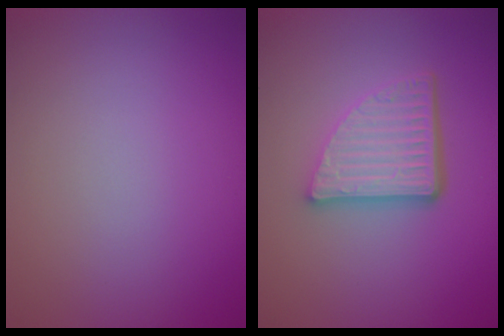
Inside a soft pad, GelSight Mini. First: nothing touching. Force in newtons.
{"total": 5.0, "press": 3.6, "slide": 3.5}